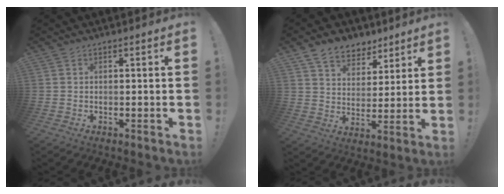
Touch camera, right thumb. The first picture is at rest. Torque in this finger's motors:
{"motor_torque": [0.34, 2.29, 0.93, 0.64, 0.01]}